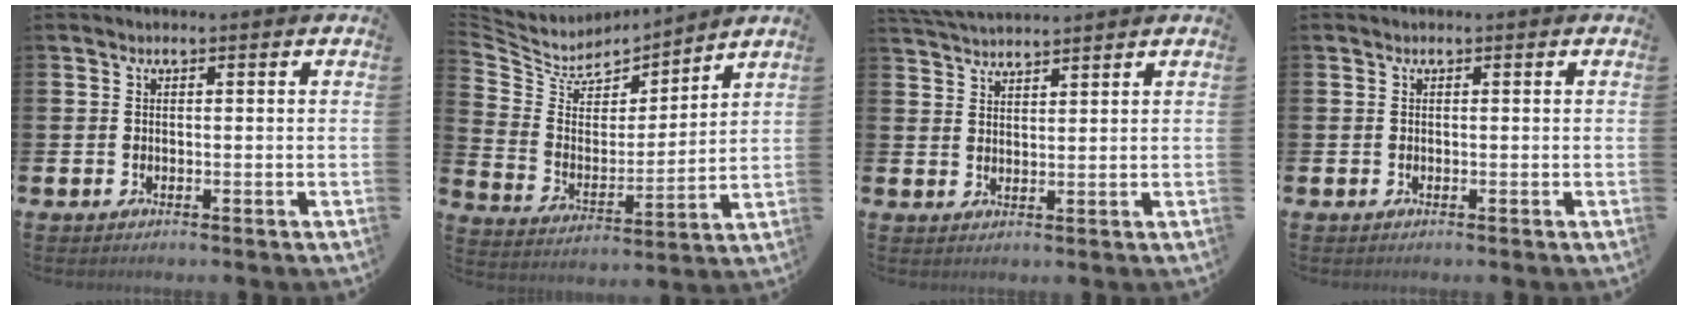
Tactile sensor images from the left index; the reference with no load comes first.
{"total": 6.3, "force": [5.8, 2.4, 0.1], "torque": [-0.051, -0.052, 0.100]}
{"total": 3.4, "force": [3.3, 0.1, 0.4], "torque": [-0.015, -0.016, 0.062]}
{"total": 0.0}